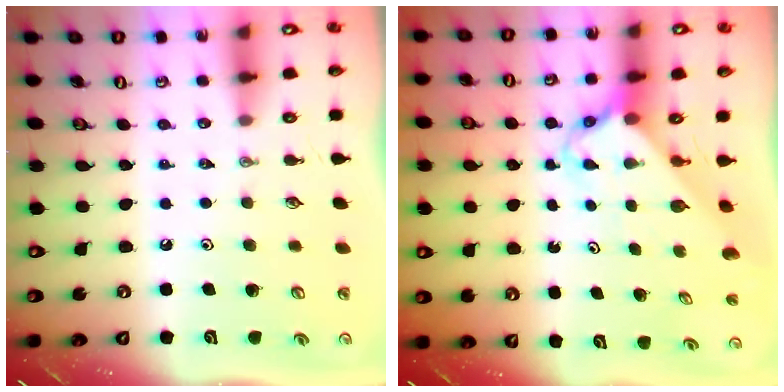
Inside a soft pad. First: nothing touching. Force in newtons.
{"total": 2.9, "press": 2.9, "slide": 0.3}